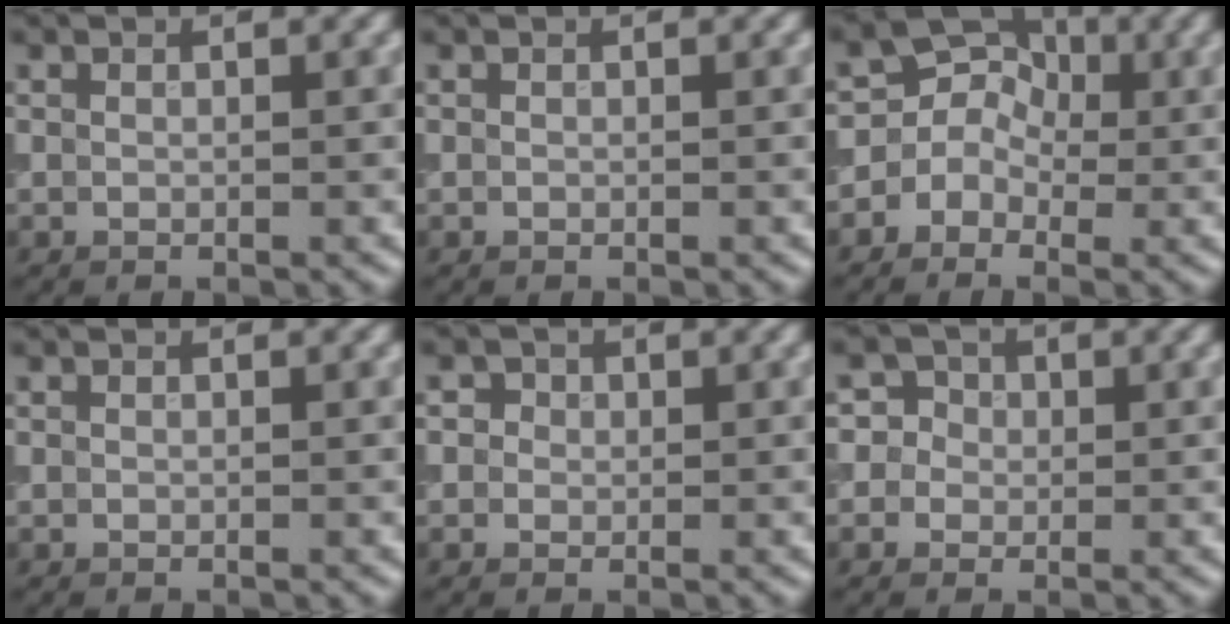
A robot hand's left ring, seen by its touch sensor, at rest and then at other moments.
{"total": 0.0}
{"total": 4.8, "force": [-0.2, 4.4, 1.9], "torque": [0.000, 0.032, -0.043]}
{"total": 0.0}
{"total": 1.7, "force": [0.5, 1.5, 0.7], "torque": [-0.001, 0.003, 0.001]}
{"total": 3.3, "force": [0.4, 3.2, 0.9], "torque": [0.009, 0.017, -0.008]}